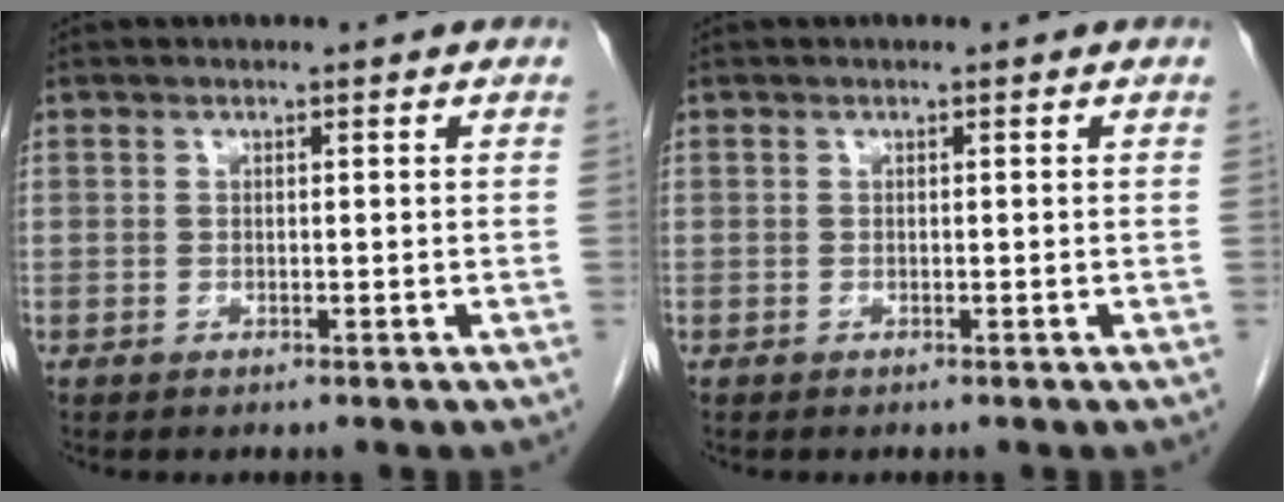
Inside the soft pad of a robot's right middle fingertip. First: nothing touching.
{"total": 0.0}